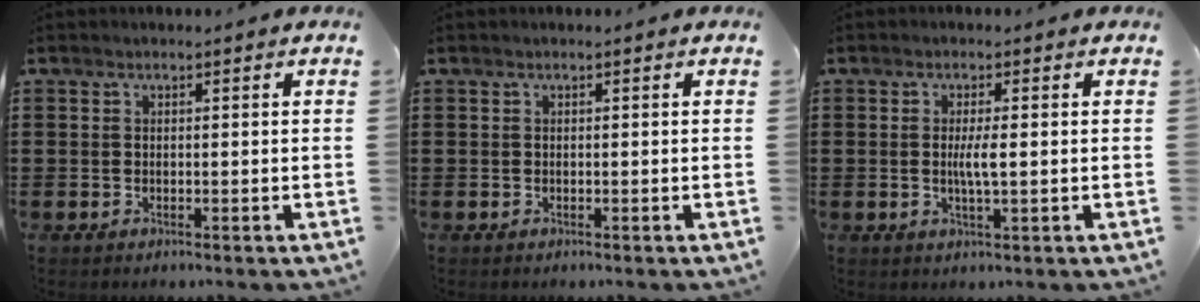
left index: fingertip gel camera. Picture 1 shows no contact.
{"total": 0.0}
{"total": 3.1, "force": [0.0, 0.3, 3.1], "torque": [-0.058, -0.004, -0.001]}